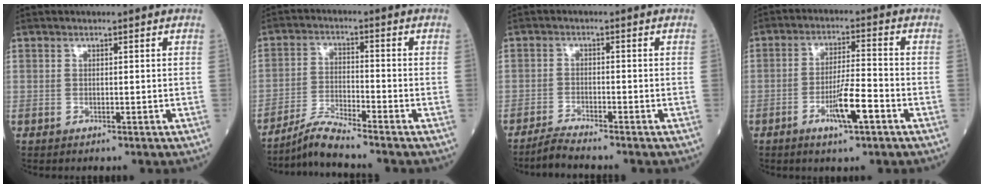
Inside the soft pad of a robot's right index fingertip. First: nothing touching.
{"total": 5.4, "force": [-5.0, -1.1, 1.5], "torque": [-0.033, -0.020, -0.097]}
{"total": 3.0, "force": [-2.9, -0.8, 0.4], "torque": [-0.014, -0.016, -0.058]}
{"total": 7.3, "force": [-3.3, 0.7, 6.5], "torque": [-0.121, -0.003, -0.057]}